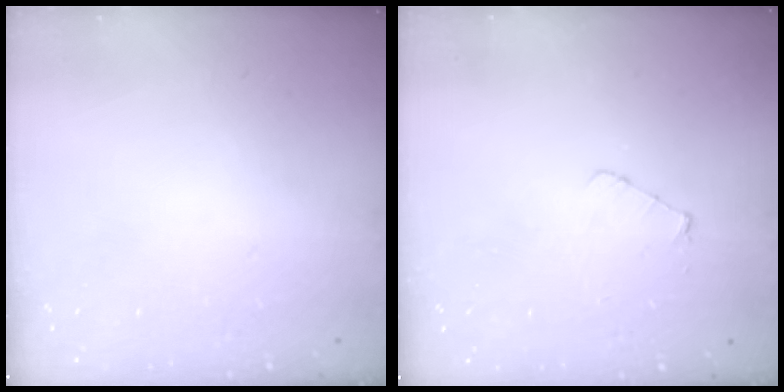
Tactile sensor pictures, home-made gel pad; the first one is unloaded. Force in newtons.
{"total": 3.9, "press": 3.9, "slide": 0.4}